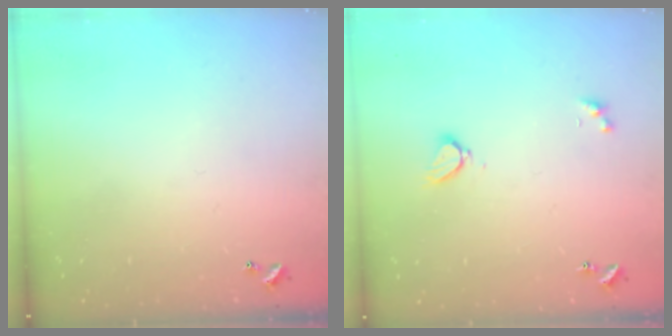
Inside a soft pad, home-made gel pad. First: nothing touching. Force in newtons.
{"total": 2.2, "press": 2.2, "slide": 0.3}